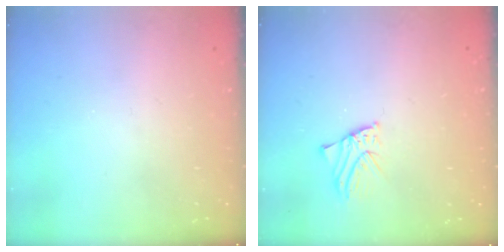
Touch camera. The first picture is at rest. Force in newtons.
{"total": 1.7, "press": 1.7, "slide": 0.1}